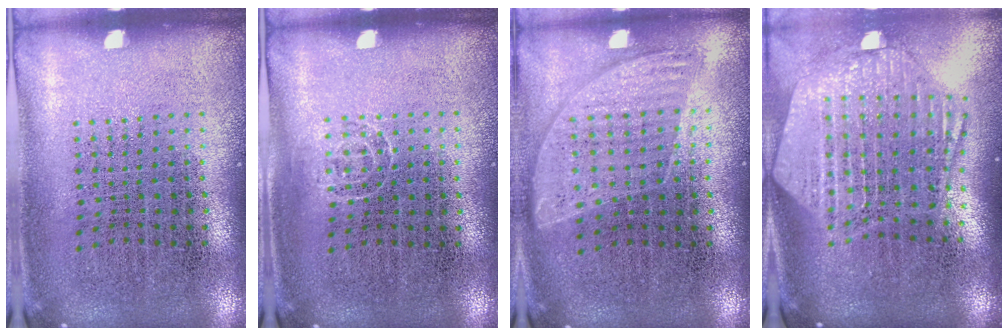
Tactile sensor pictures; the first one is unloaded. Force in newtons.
{"total": 0.6, "press": 0.4, "slide": 0.4}
{"total": 0.9, "press": 0.8, "slide": 0.3}
{"total": 2.6, "press": 2.2, "slide": 1.5}